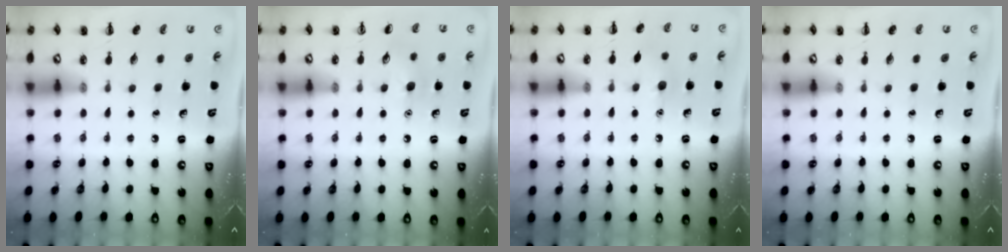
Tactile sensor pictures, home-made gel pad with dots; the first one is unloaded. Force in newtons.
{"total": 7.3, "press": 7.0, "slide": 2.1}
{"total": 6.1, "press": 5.9, "slide": 1.4}
{"total": 0.0}